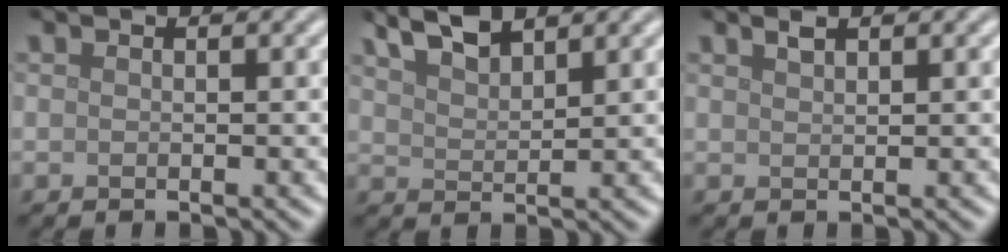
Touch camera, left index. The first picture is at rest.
{"total": 3.8, "force": [3.1, 0.9, 1.9], "torque": [-0.041, 0.009, 0.061]}
{"total": 0.9, "force": [0.8, 0.2, 0.4], "torque": [-0.009, 0.003, 0.015]}